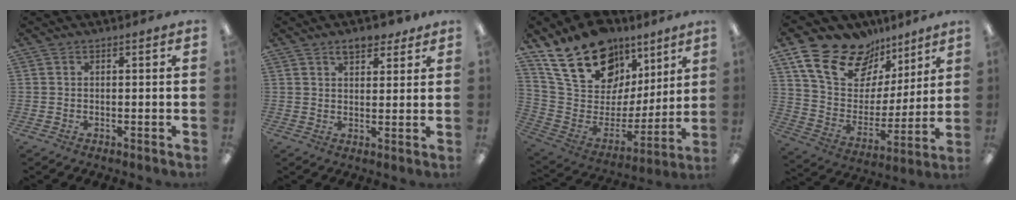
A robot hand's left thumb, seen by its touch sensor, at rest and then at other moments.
{"total": 4.9, "force": [3.7, 2.4, 2.2], "torque": [-0.017, -0.017, 0.064]}
{"total": 21.3, "force": [13.7, 13.2, 9.5], "torque": [-0.165, -0.078, 0.257]}
{"total": 20.1, "force": [13.4, 12.1, 8.6], "torque": [-0.165, -0.074, 0.248]}